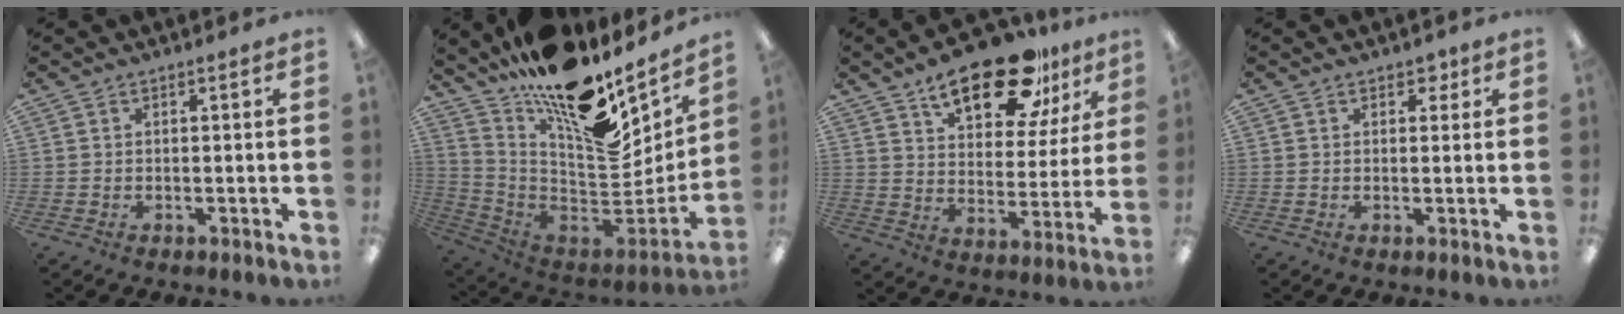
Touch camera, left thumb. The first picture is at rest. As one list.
[{"total": 17.1, "force": [11.7, 7.0, 10.2], "torque": [-0.149, -0.109, 0.196]}, {"total": 19.8, "force": [13.7, 8.4, 11.6], "torque": [-0.177, -0.070, 0.228]}, {"total": 2.8, "force": [1.7, 1.7, 1.4], "torque": [-0.005, -0.006, 0.025]}]